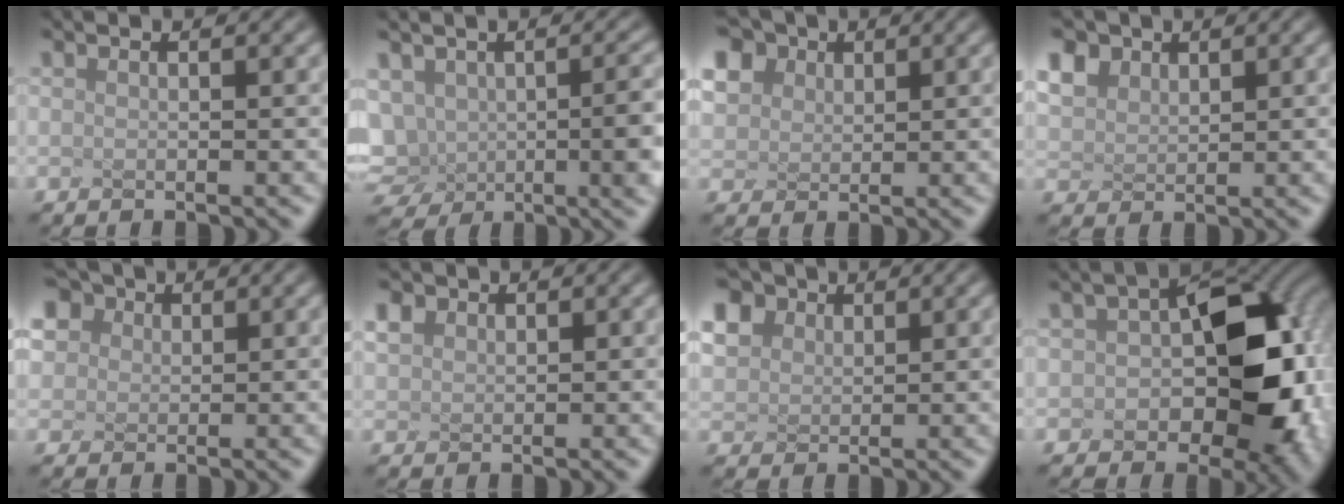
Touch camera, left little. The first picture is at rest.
{"total": 6.6, "force": [-1.7, 3.8, 5.1], "torque": [-0.124, -0.025, 0.027]}
{"total": 5.2, "force": [3.1, 3.7, 1.8], "torque": [-0.113, 0.020, 0.091]}
{"total": 1.9, "force": [1.4, 1.3, 0.2], "torque": [-0.055, 0.002, 0.065]}
{"total": 4.3, "force": [2.5, 3.2, 1.4], "torque": [-0.086, 0.017, 0.074]}
{"total": 0.9, "force": [-0.2, -0.1, -0.9], "torque": [-0.020, -0.003, 0.036]}
{"total": 4.4, "force": [2.6, 3.2, 1.6], "torque": [-0.102, 0.017, 0.078]}
{"total": 11.2, "force": [-2.3, 6.6, 8.7], "torque": [-0.135, -0.015, 0.006]}